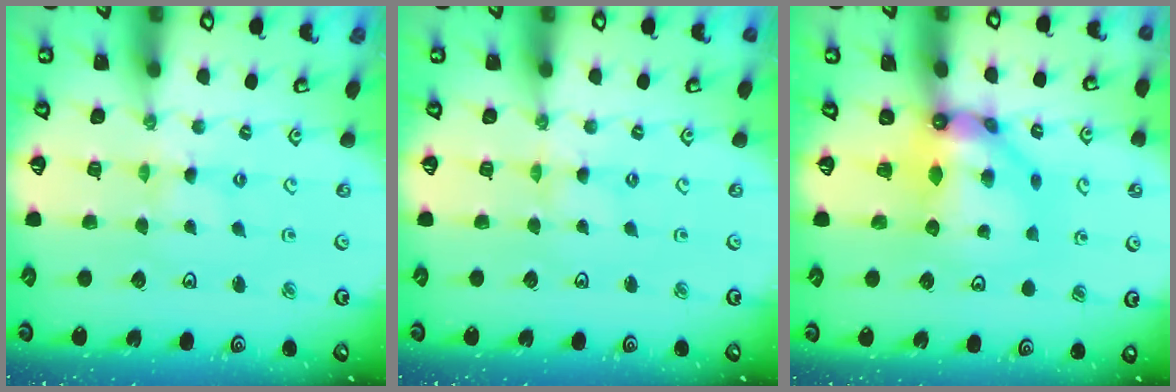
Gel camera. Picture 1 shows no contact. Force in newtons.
{"total": 0.0}
{"total": 10.6, "press": 10.5, "slide": 0.9}